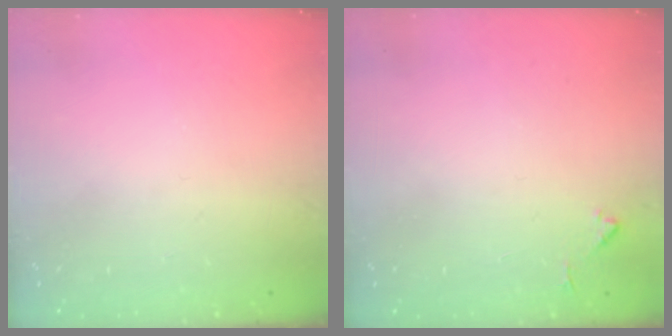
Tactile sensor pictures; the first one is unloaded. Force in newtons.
{"total": 3.5, "press": 3.5, "slide": 0.5}